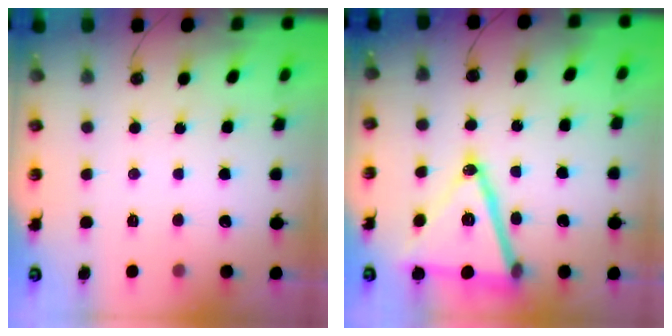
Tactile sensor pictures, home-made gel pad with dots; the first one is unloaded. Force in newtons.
{"total": 21.4, "press": 21.1, "slide": 3.5}